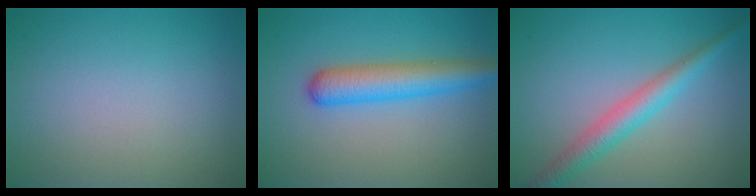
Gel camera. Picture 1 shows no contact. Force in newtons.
{"total": 4.7, "press": 4.7, "slide": 0.2}
{"total": 3.6, "press": 3.6, "slide": 0.1}